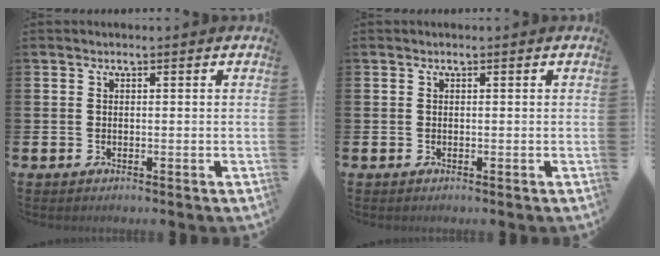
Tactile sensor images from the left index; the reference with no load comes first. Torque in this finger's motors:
{"motor_torque": [-0.01, 0.00, 0.00, 0.00]}